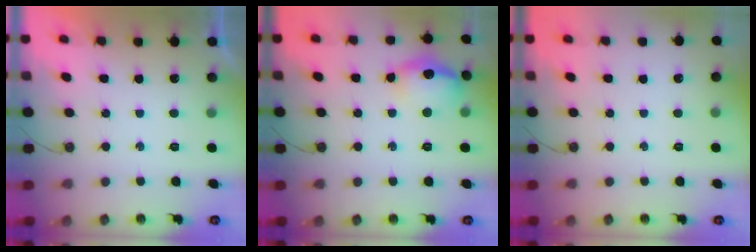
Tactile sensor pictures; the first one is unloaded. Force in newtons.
{"total": 15.0, "press": 14.9, "slide": 1.2}
{"total": 0.0}